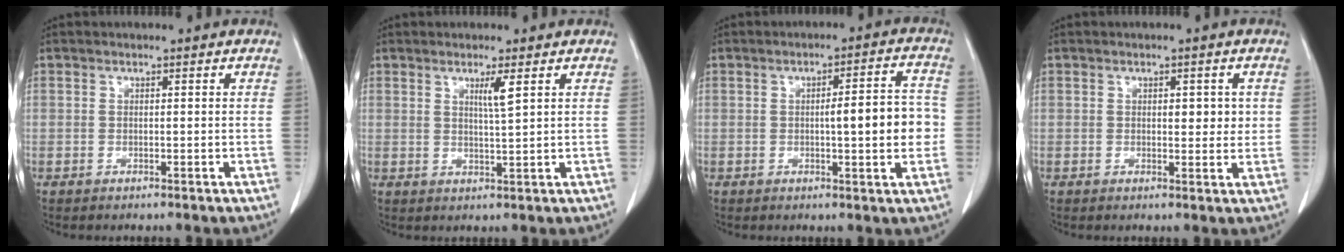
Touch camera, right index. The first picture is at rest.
{"total": 2.8, "force": [1.3, -0.4, 2.5], "torque": [-0.046, -0.005, 0.024]}
{"total": 8.0, "force": [-0.5, 1.3, 7.9], "torque": [-0.104, 0.017, -0.006]}
{"total": 3.2, "force": [0.8, 1.5, 2.7], "torque": [-0.031, -0.004, 0.010]}